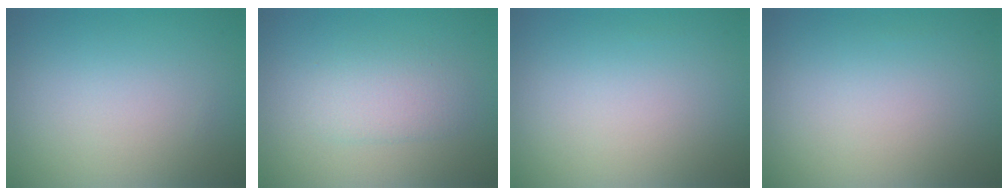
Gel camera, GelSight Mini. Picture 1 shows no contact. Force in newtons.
{"total": 2.3, "press": 2.2, "slide": 0.1}
{"total": 0.0}
{"total": 0.0}